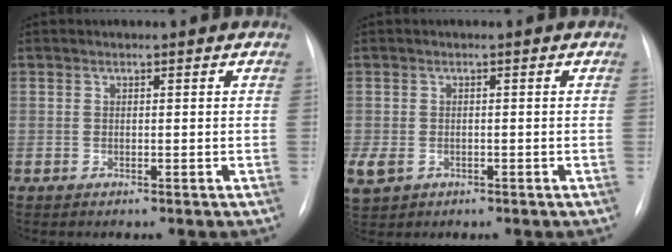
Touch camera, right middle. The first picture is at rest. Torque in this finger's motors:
{"motor_torque": [1.08, -1.06, 1.05, 0.21]}